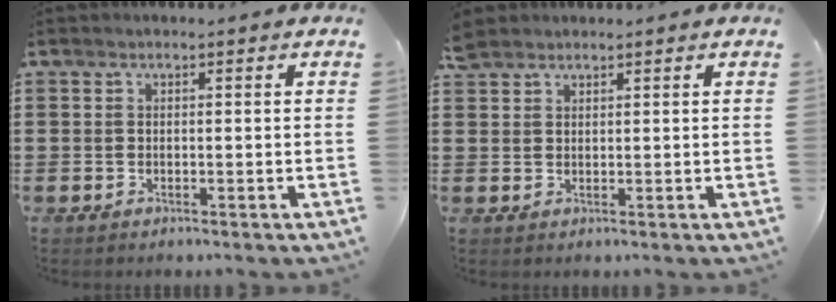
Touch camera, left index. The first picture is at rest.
{"total": 2.4, "force": [2.2, 1.0, 0.4], "torque": [-0.014, 0.004, 0.043]}